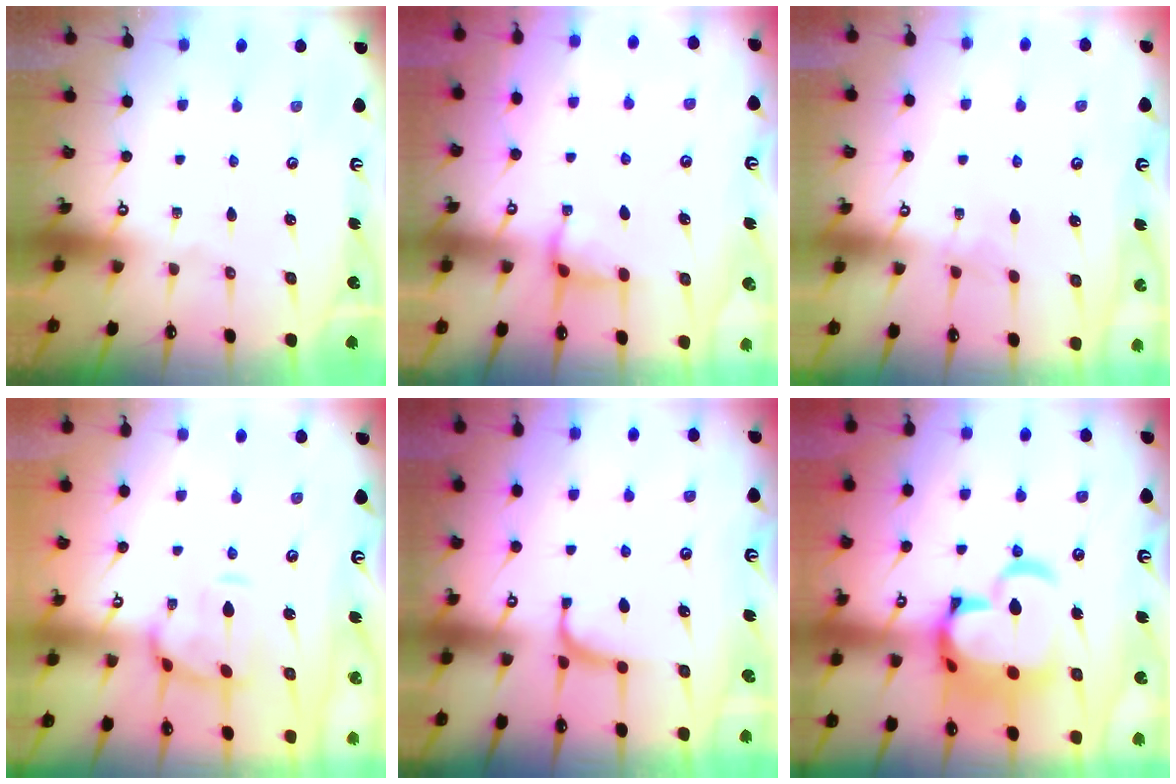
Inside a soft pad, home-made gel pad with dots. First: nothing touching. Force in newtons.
{"total": 2.5, "press": 2.5, "slide": 0.5}
{"total": 2.3, "press": 2.3, "slide": 0.3}
{"total": 1.9, "press": 1.8, "slide": 0.4}
{"total": 2.2, "press": 2.2, "slide": 0.3}
{"total": 11.3, "press": 11.1, "slide": 1.9}